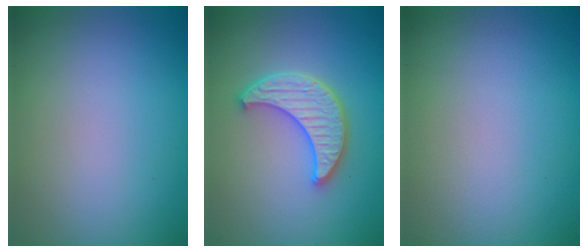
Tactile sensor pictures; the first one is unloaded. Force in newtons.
{"total": 4.6, "press": 4.0, "slide": 2.3}
{"total": 0.0}